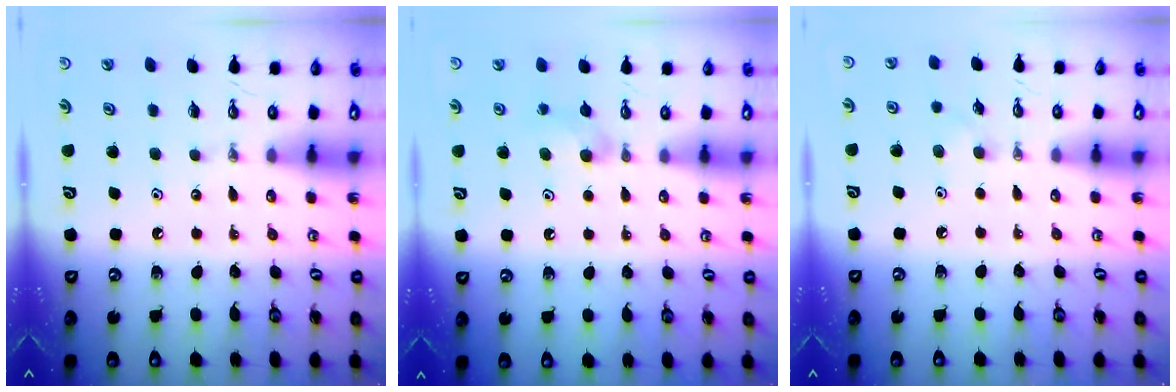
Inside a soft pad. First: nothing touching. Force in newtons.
{"total": 4.7, "press": 4.6, "slide": 1.0}
{"total": 4.8, "press": 4.6, "slide": 1.3}